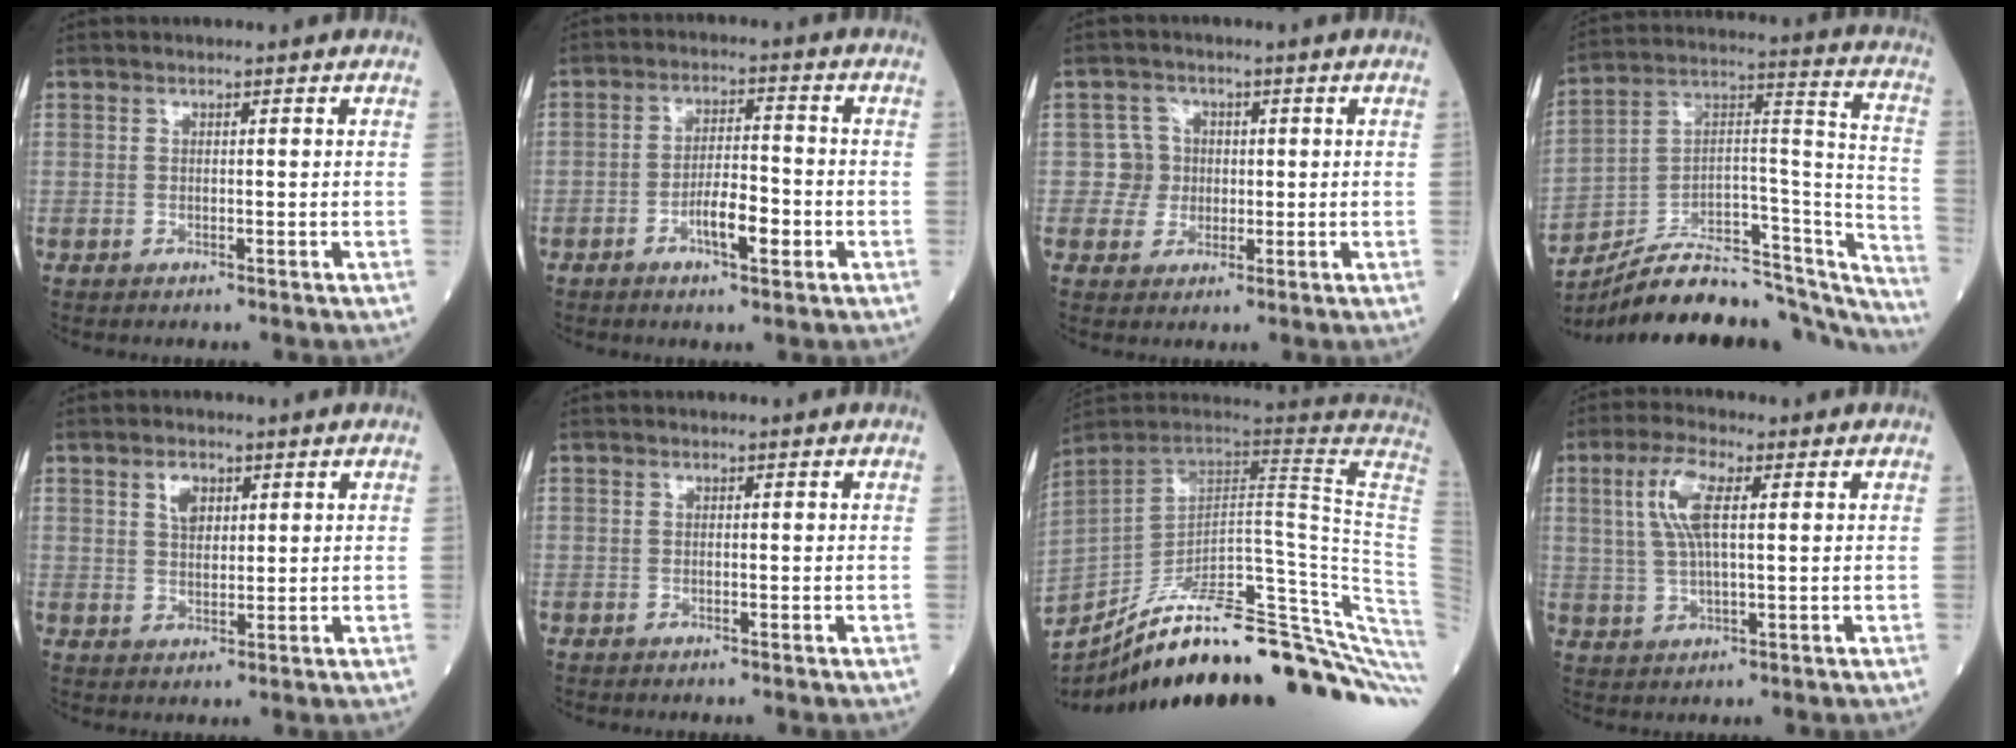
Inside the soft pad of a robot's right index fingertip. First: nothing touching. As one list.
[{"total": 6.0, "force": [-2.4, 1.6, 5.2], "torque": [-0.096, 0.005, -0.041]}, {"total": 3.8, "force": [0.1, 3.8, -0.1], "torque": [0.015, 0.009, 0.002]}, {"total": 28.2, "force": [-25.0, 7.7, 10.5], "torque": [-0.110, 0.048, -0.363]}, {"total": 3.3, "force": [1.6, 1.9, 2.2], "torque": [-0.039, 0.004, 0.032]}, {"total": 0.0}, {"total": 36.2, "force": [-27.7, 3.3, 23.1], "torque": [-0.228, -0.039, -0.380]}, {"total": 7.0, "force": [2.1, 1.7, 6.5], "torque": [-0.143, 0.010, 0.044]}]